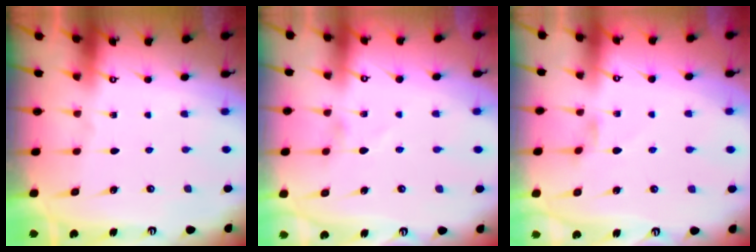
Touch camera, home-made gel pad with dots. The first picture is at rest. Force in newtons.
{"total": 0.0}
{"total": 1.7, "press": 1.7, "slide": 0.3}